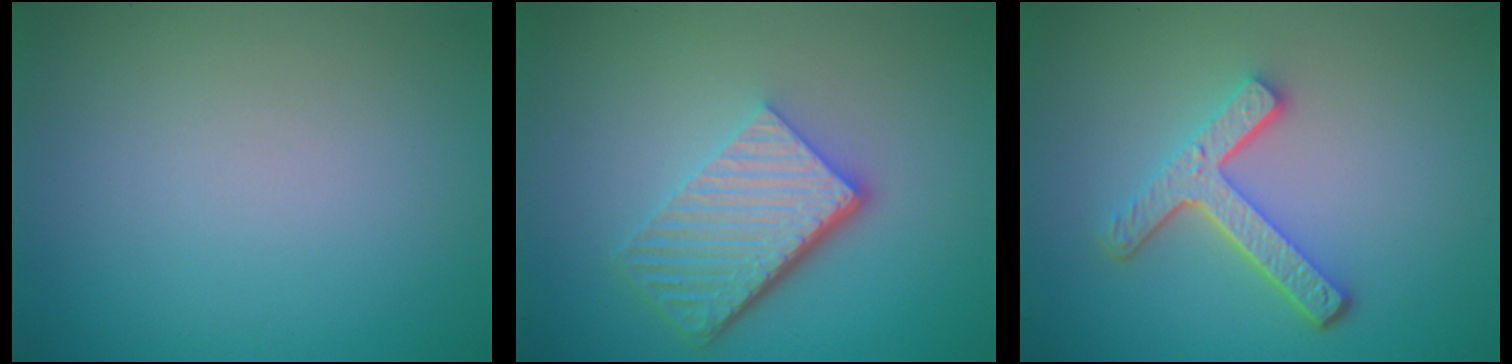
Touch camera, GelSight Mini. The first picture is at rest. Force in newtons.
{"total": 5.9, "press": 4.0, "slide": 4.3}
{"total": 4.4, "press": 3.3, "slide": 2.8}